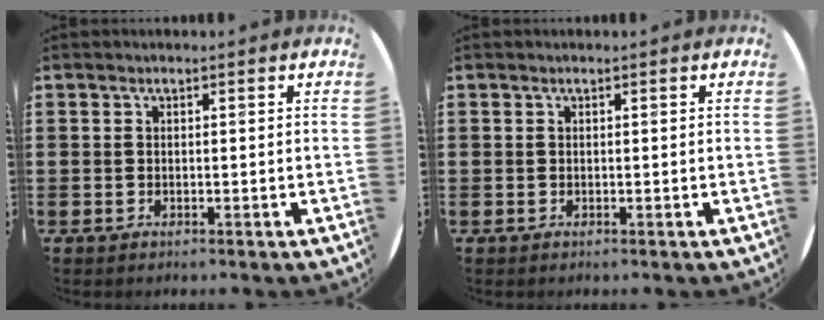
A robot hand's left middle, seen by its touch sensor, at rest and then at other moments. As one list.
[{"total": 0.0}]